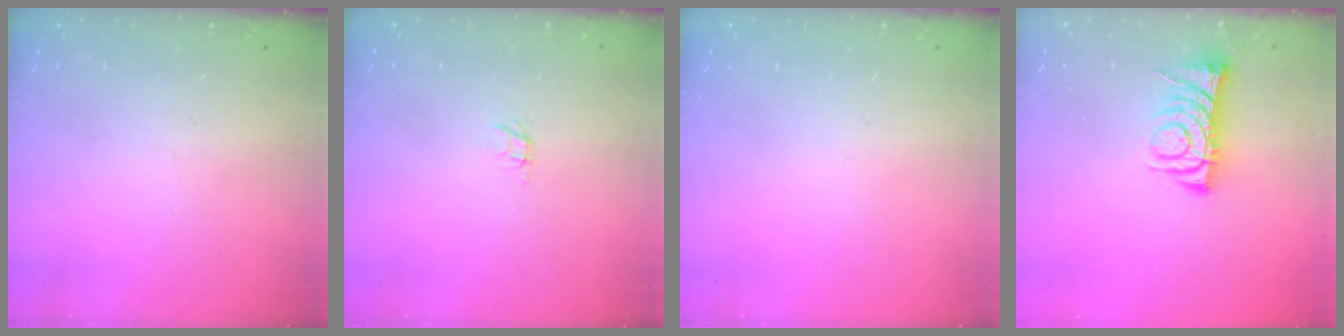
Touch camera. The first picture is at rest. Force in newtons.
{"total": 1.8, "press": 1.8, "slide": 0.1}
{"total": 0.0}
{"total": 7.6, "press": 7.5, "slide": 0.9}